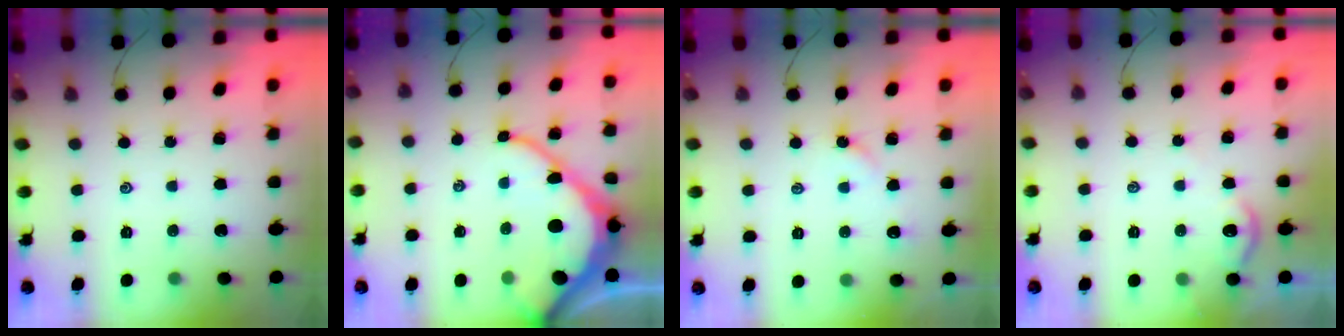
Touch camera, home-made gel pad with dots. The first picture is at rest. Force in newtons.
{"total": 12.4, "press": 12.4, "slide": 1.1}
{"total": 3.3, "press": 3.3, "slide": 0.6}
{"total": 1.7, "press": 1.7, "slide": 0.4}